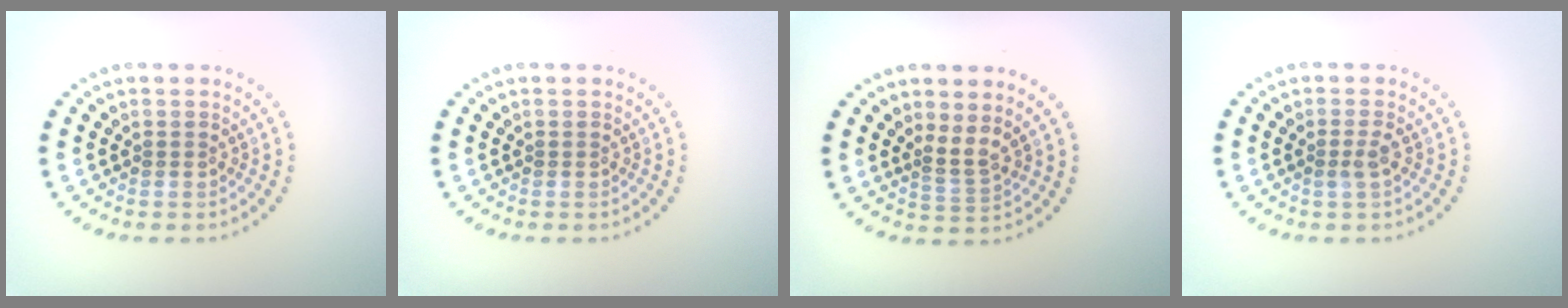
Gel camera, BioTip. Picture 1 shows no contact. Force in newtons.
{"total": 0.0}
{"total": 1.8, "press": 1.1, "slide": 1.4}
{"total": 1.1, "press": 0.9, "slide": 0.5}